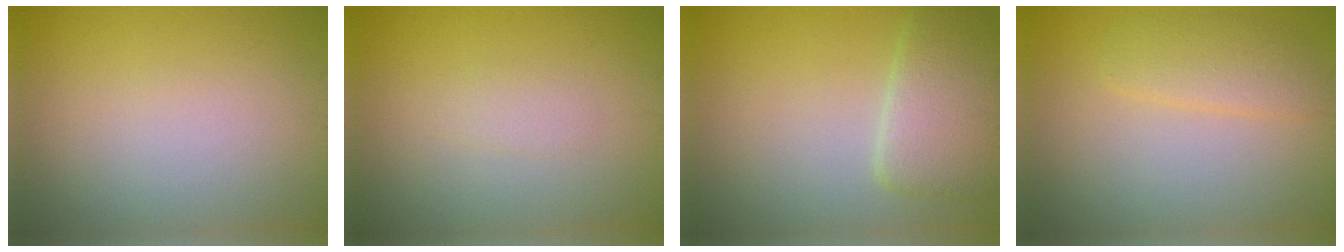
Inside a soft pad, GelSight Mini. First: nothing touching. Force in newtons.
{"total": 1.0, "press": 1.0, "slide": 0.1}
{"total": 4.5, "press": 4.4, "slide": 0.6}
{"total": 2.7, "press": 2.7, "slide": 0.2}